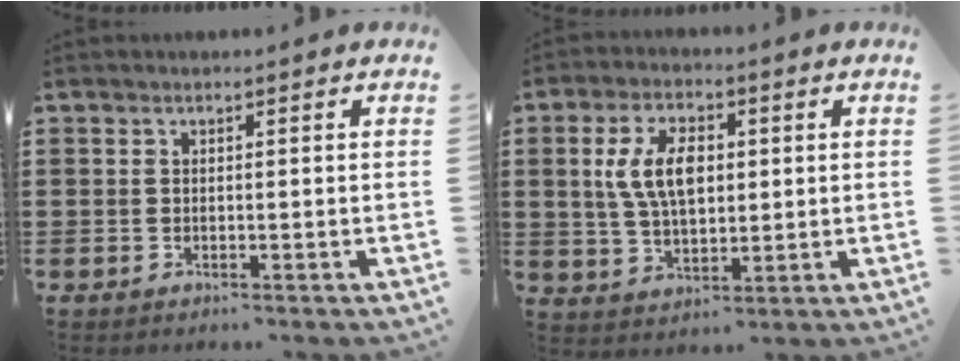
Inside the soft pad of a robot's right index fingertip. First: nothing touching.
{"total": 8.2, "force": [1.4, 4.4, 6.8], "torque": [-0.146, 0.008, 0.018]}